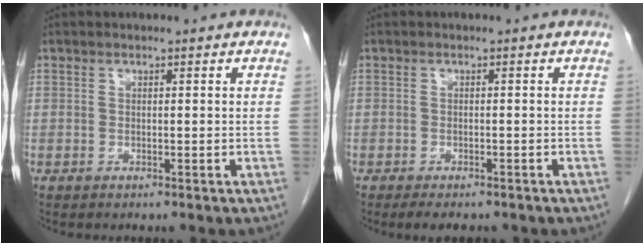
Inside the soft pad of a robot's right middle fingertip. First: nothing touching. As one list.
[{"total": 4.6, "force": [-3.6, 1.7, 2.3], "torque": [-0.028, -0.007, -0.043]}]